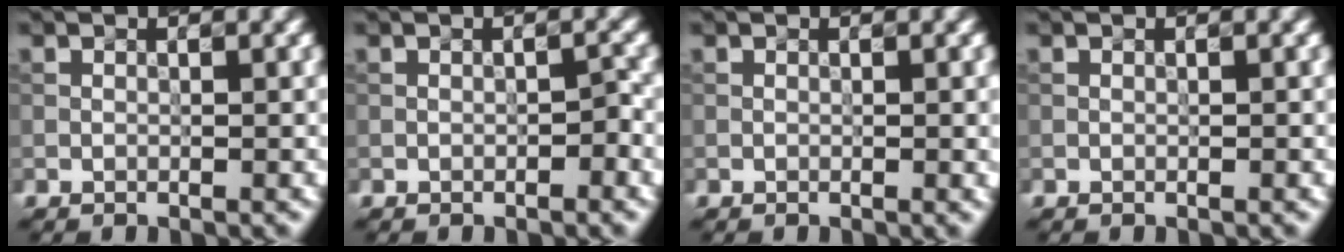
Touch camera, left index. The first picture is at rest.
{"total": 0.8, "force": [-0.6, 0.1, 0.5], "torque": [-0.011, 0.005, -0.006]}
{"total": 1.1, "force": [-0.1, 0.3, 1.0], "torque": [-0.011, 0.002, -0.001]}
{"total": 0.0}